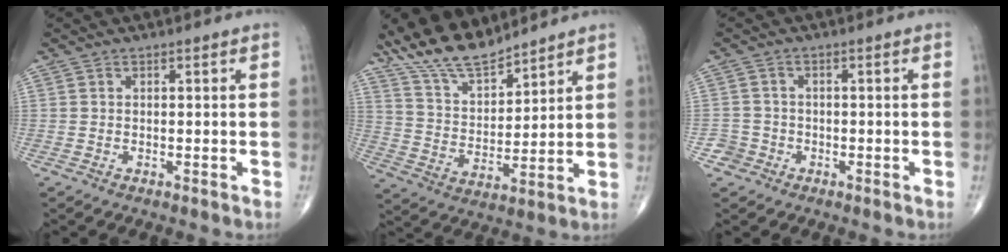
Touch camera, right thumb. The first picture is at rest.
{"total": 12.0, "force": [10.5, 3.6, 4.6], "torque": [-0.073, -0.053, 0.205]}
{"total": 2.6, "force": [-1.3, 2.2, -0.4], "torque": [0.021, 0.011, -0.031]}